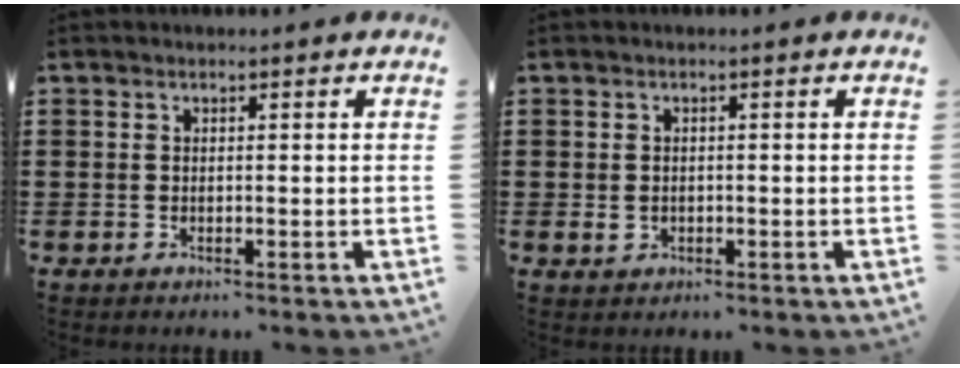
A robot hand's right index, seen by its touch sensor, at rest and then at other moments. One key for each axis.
{"total": 1.4, "fx": -0.2, "fy": 1.2, "fz": 0.8, "tx": -0.017, "ty": 0.005, "tz": -0.004}